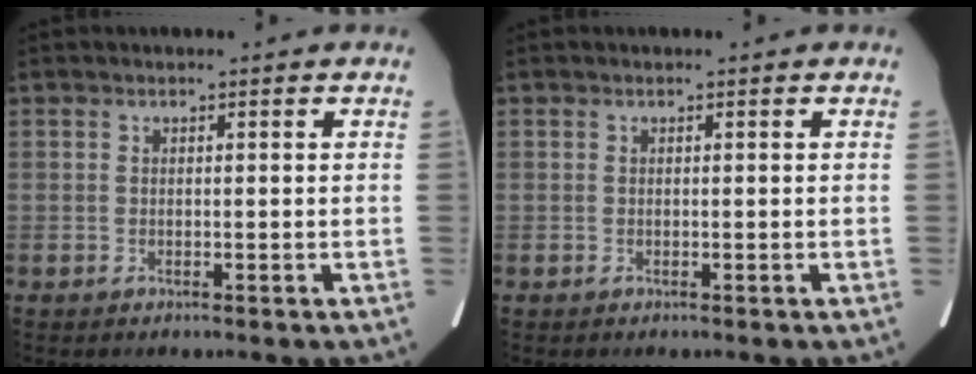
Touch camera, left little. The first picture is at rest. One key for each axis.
{"total": 0.0}